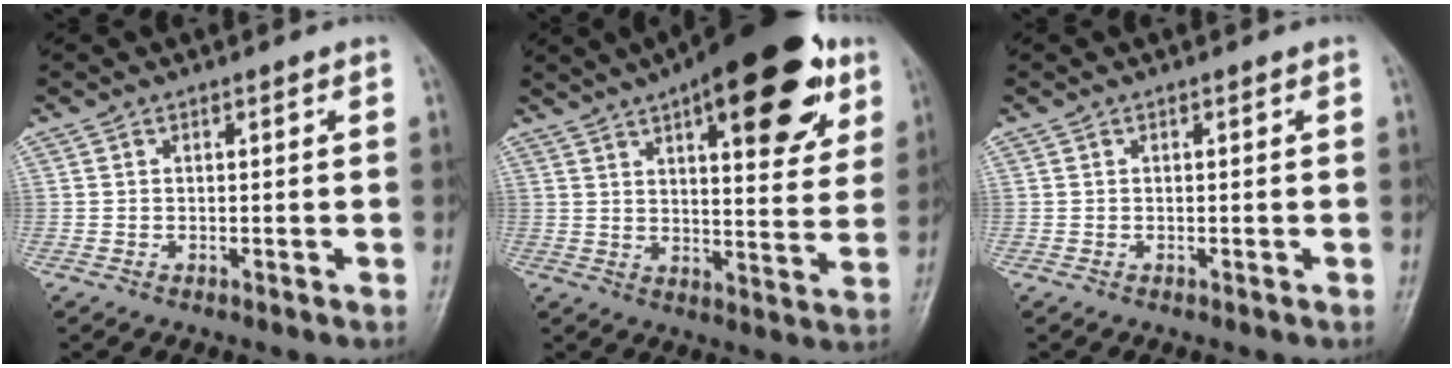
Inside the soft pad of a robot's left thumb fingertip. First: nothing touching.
{"total": 23.7, "force": [12.4, 8.7, 18.2], "torque": [-0.225, -0.020, 0.174]}
{"total": 0.0}